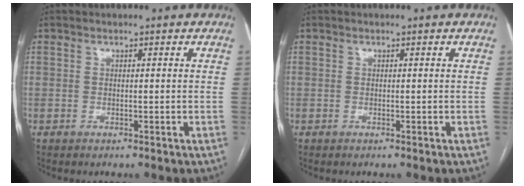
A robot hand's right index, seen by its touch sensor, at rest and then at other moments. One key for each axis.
{"total": 0.0}